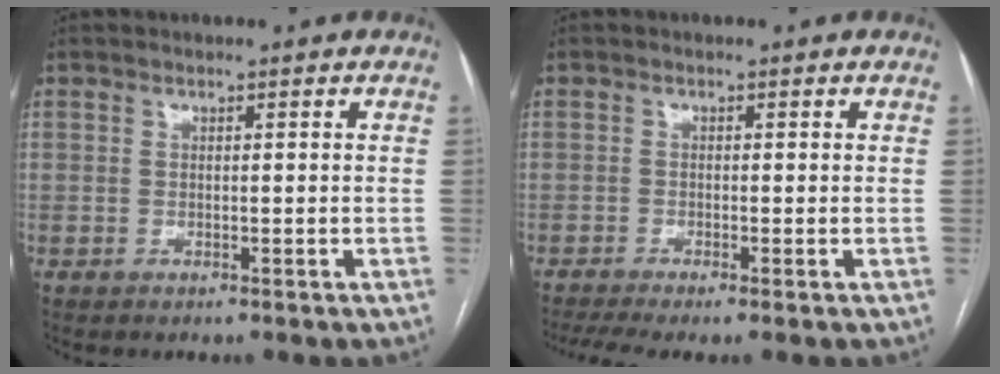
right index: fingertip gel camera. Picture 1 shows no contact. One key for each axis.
{"total": 4.6, "fx": -3.2, "fy": 0.4, "fz": 3.3, "tx": -0.060, "ty": -0.007, "tz": -0.056}